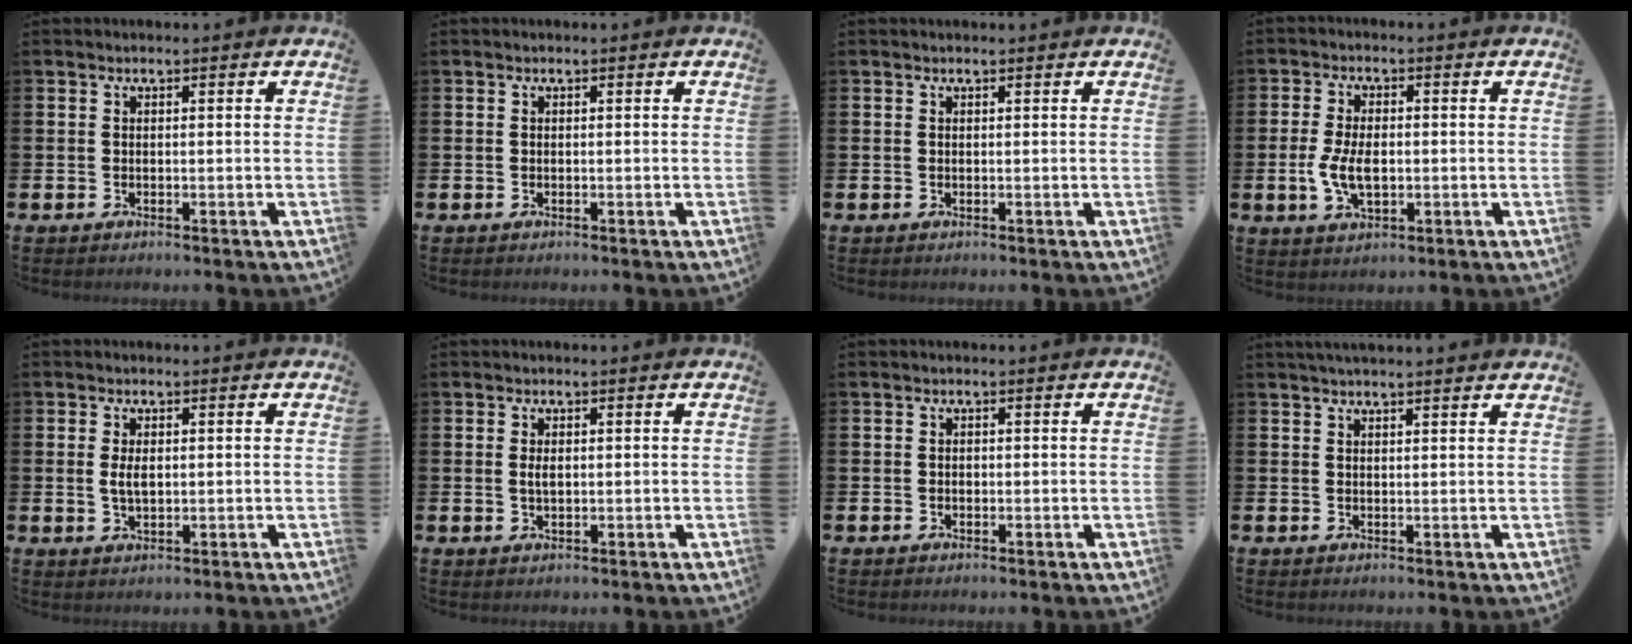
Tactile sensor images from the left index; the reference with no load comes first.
{"total": 0.0}
{"total": 0.0}
{"total": 5.5, "force": [-0.5, 3.1, 4.6], "torque": [-0.082, -0.002, -0.015]}
{"total": 2.7, "force": [0.4, 1.4, 2.3], "torque": [-0.031, 0.000, 0.002]}
{"total": 1.5, "force": [0.3, 0.7, 1.2], "torque": [-0.010, -0.001, 0.000]}
{"total": 0.6, "force": [-0.1, 0.6, 0.2], "torque": [-0.005, 0.005, -0.003]}
{"total": 1.9, "force": [1.8, -0.1, 0.5], "torque": [-0.010, -0.004, 0.033]}